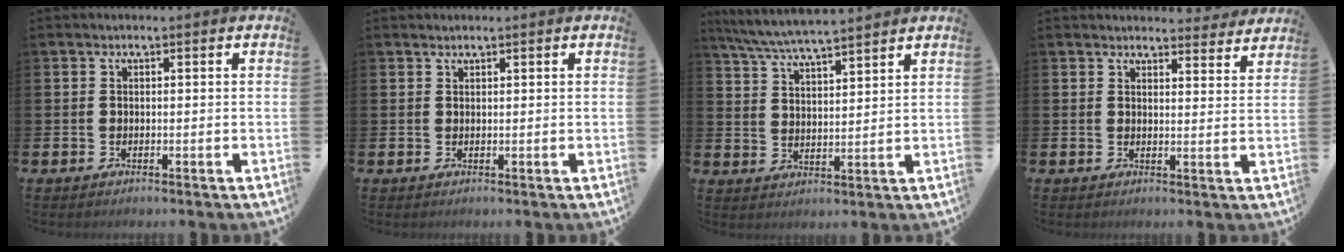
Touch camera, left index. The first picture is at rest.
{"total": 0.9, "force": [0.8, 0.1, 0.0], "torque": [0.000, 0.000, 0.016]}
{"total": 6.3, "force": [6.0, 0.0, 1.7], "torque": [-0.059, -0.029, 0.108]}
{"total": 3.6, "force": [3.6, 0.3, 0.0], "torque": [0.000, -0.024, 0.064]}